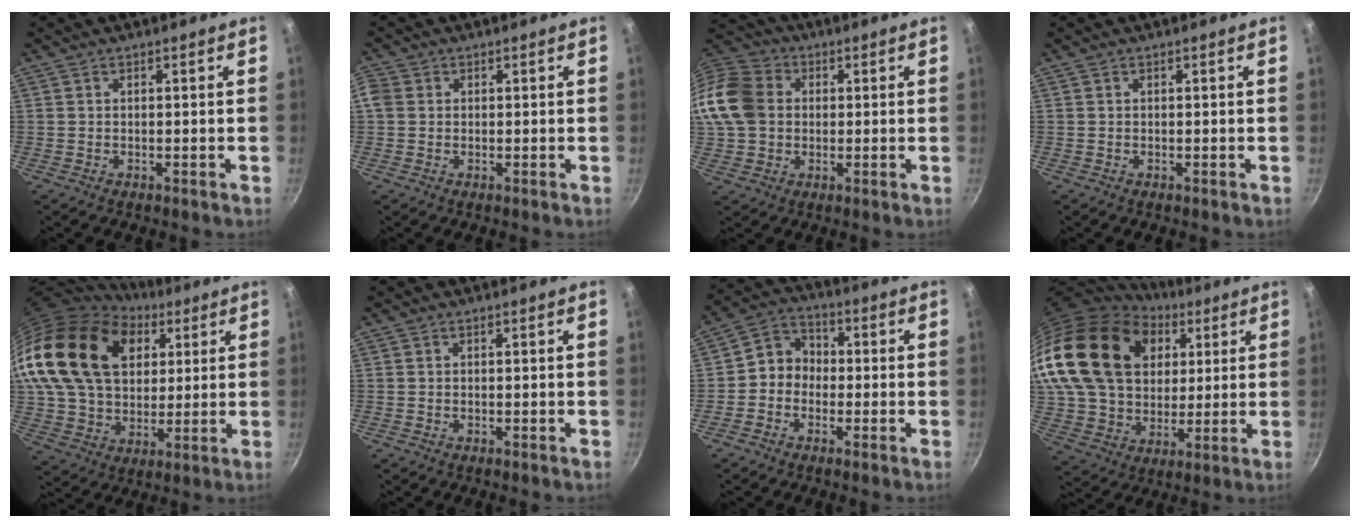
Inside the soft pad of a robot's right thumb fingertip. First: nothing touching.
{"total": 2.8, "force": [0.3, 2.5, 1.2], "torque": [-0.021, 0.004, -0.002]}
{"total": 15.7, "force": [1.2, 12.9, 8.8], "torque": [-0.175, 0.027, 0.008]}
{"total": 0.0}
{"total": 26.6, "force": [10.6, 18.1, 16.4], "torque": [-0.283, -0.008, 0.193]}
{"total": 0.0}
{"total": 6.4, "force": [-1.1, 5.6, 2.9], "torque": [-0.018, 0.025, -0.039]}
{"total": 28.7, "force": [10.6, 20.5, 17.1], "torque": [-0.312, -0.001, 0.198]}